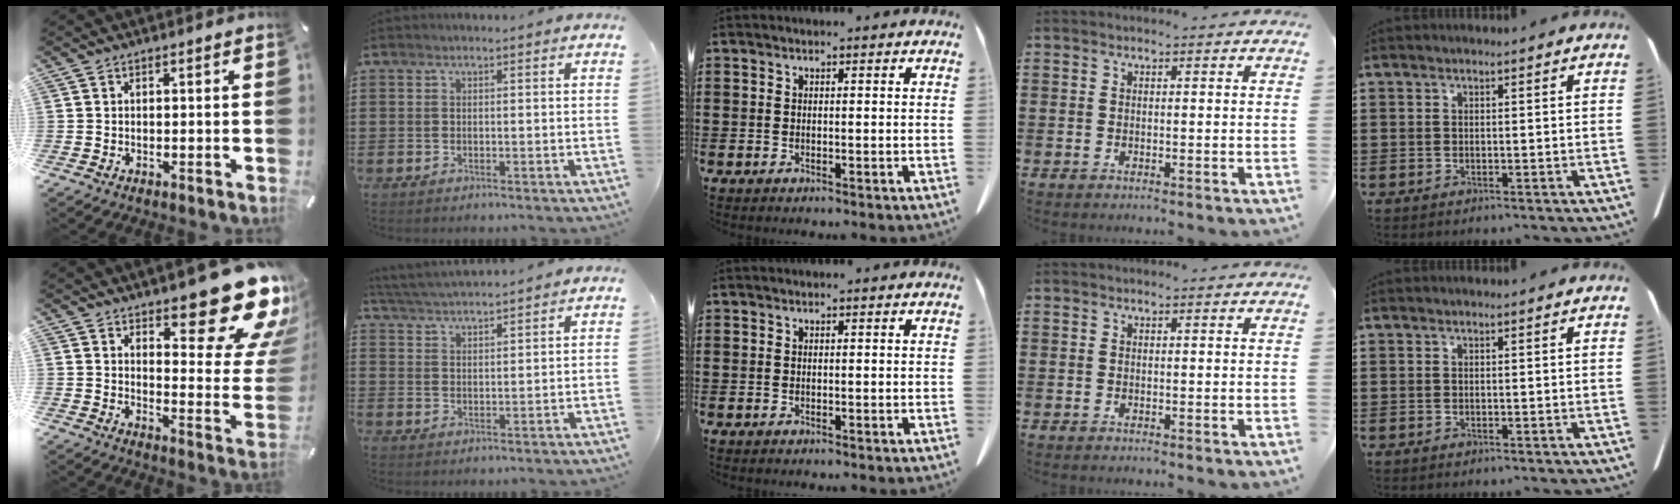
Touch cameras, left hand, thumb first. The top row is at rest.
{"thumb": {"total": 20.1, "force": [14.1, 7.7, 12.1], "torque": [-0.125, -0.121, 0.233]}, "index": {"total": 3.8, "force": [3.7, -0.3, 0.5], "torque": [-0.025, -0.016, 0.066]}}